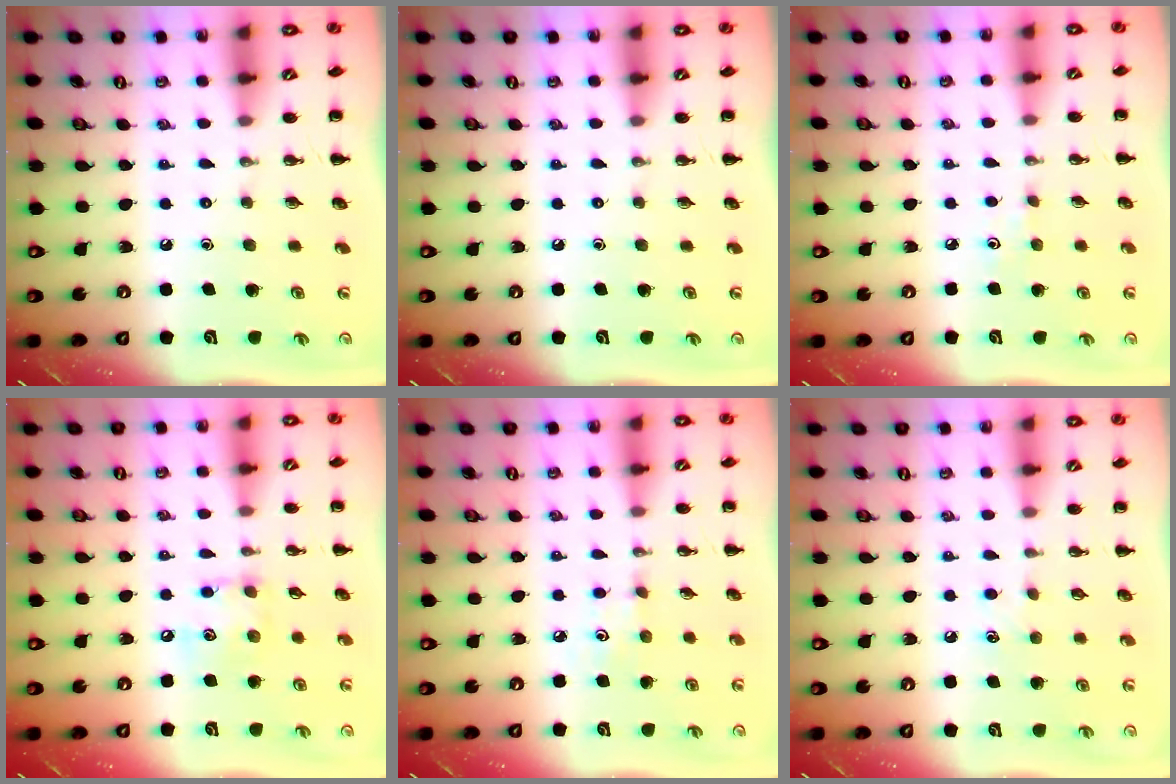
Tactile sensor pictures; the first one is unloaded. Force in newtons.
{"total": 0.0}
{"total": 3.5, "press": 3.4, "slide": 1.1}
{"total": 7.3, "press": 7.3, "slide": 0.7}
{"total": 3.7, "press": 3.5, "slide": 1.2}
{"total": 4.4, "press": 4.2, "slide": 1.5}